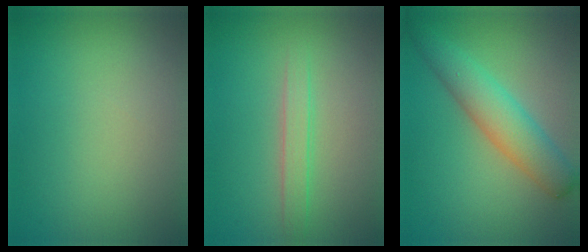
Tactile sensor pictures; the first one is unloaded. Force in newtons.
{"total": 1.8, "press": 1.8, "slide": 0.1}
{"total": 4.9, "press": 4.9, "slide": 0.3}